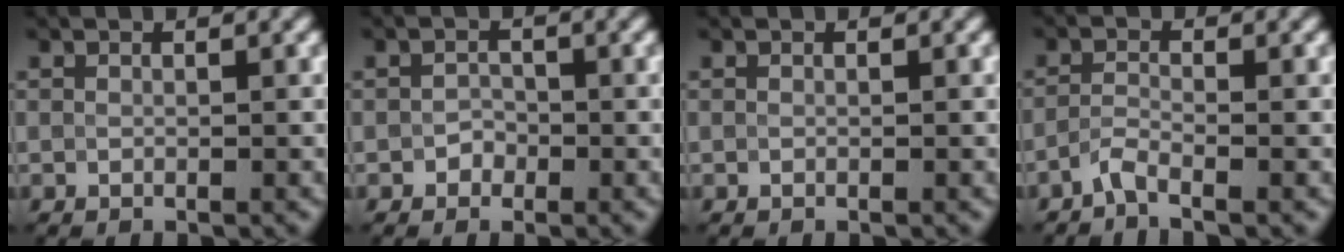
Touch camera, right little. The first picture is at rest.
{"total": 1.1, "force": [-0.5, 0.9, 0.3], "torque": [-0.002, 0.001, -0.010]}
{"total": 0.0}
{"total": 1.6, "force": [-1.2, 0.2, 1.1], "torque": [-0.024, -0.001, -0.031]}